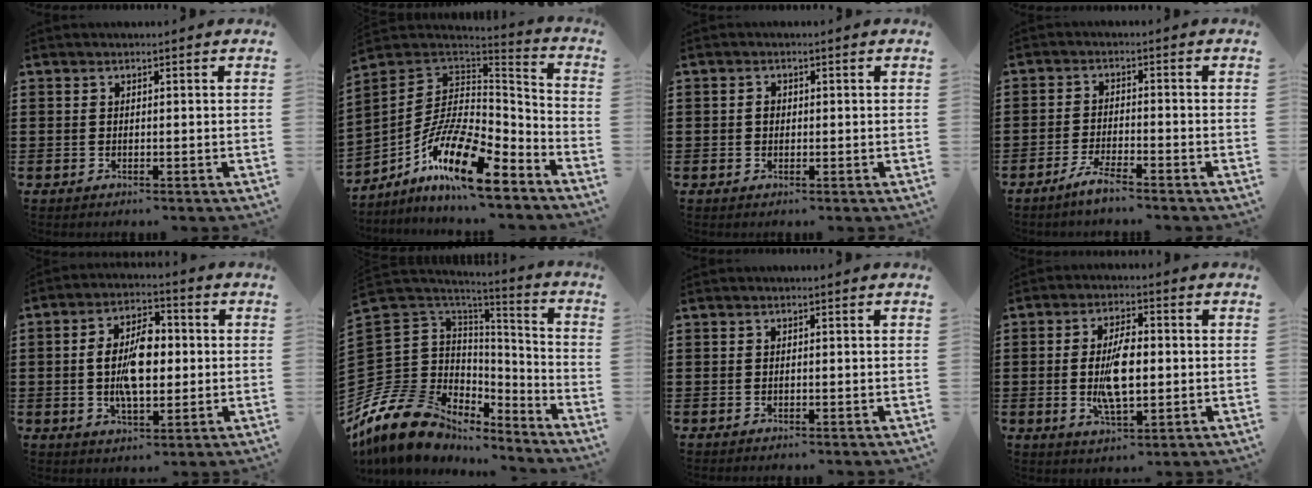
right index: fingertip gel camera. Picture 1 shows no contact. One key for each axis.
{"total": 15.8, "fx": -9.1, "fy": 5.0, "fz": 11.9, "tx": -0.224, "ty": 0.015, "tz": -0.167}
{"total": 1.4, "fx": -0.1, "fy": 1.0, "fz": 1.0, "tx": -0.022, "ty": 0.006, "tz": -0.002}
{"total": 3.4, "fx": -3.0, "fy": -0.1, "fz": 1.7, "tx": -0.037, "ty": -0.001, "tz": -0.057}
{"total": 8.9, "fx": 0.0, "fy": 4.5, "fz": 7.6, "tx": -0.149, "ty": 0.008, "tz": -0.006}
{"total": 14.0, "fx": -8.8, "fy": 9.5, "fz": 5.2, "tx": -0.155, "ty": 0.012, "tz": -0.164}
{"total": 0.0}
{"total": 8.1, "fx": -0.4, "fy": 3.3, "fz": 7.4, "tx": -0.152, "ty": 0.000, "tz": -0.012}